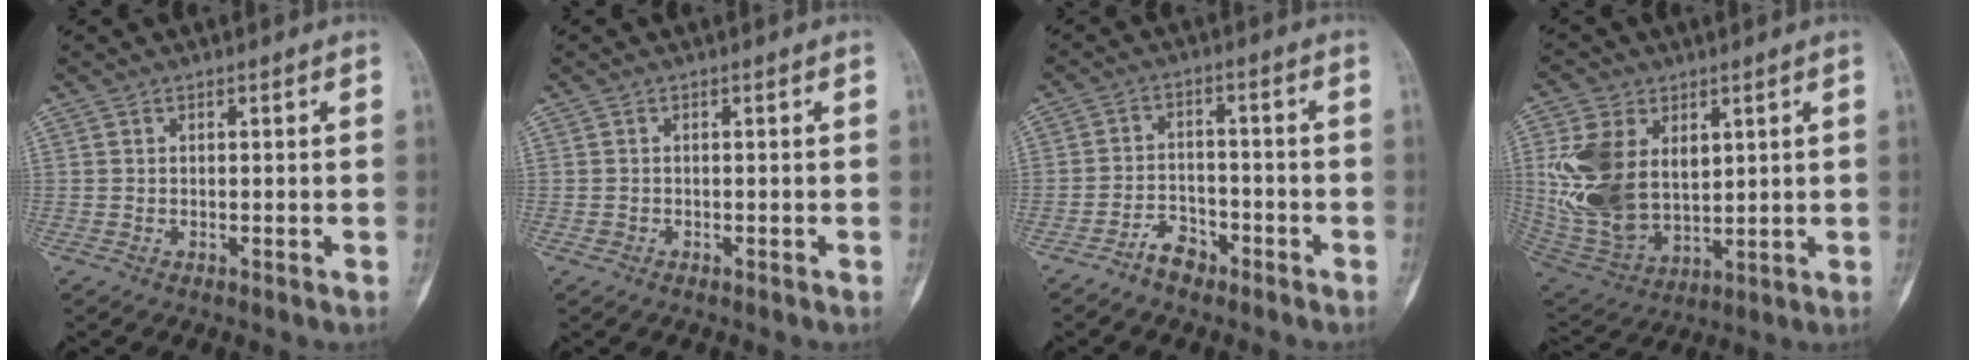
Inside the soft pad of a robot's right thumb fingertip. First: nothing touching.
{"total": 0.6, "force": [-0.4, 0.5, 0.1], "torque": [-0.003, 0.003, -0.008]}
{"total": 4.6, "force": [-3.5, 2.5, 1.6], "torque": [-0.015, 0.030, -0.063]}
{"total": 16.9, "force": [4.1, 11.3, 11.9], "torque": [-0.227, -0.019, 0.098]}